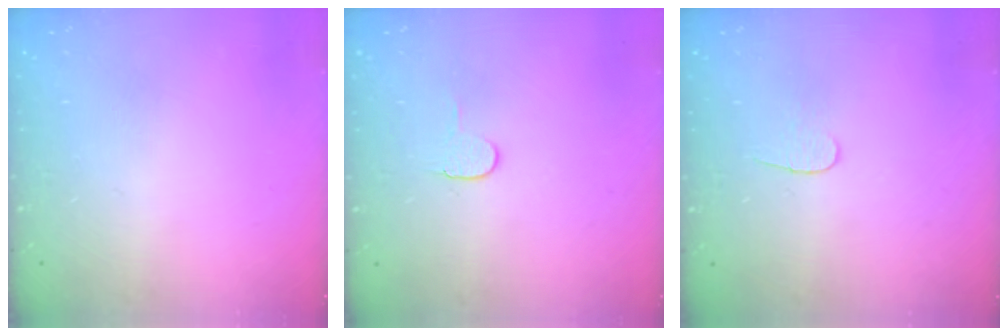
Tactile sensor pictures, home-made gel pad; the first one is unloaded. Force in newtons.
{"total": 4.1, "press": 4.1, "slide": 0.4}
{"total": 4.8, "press": 4.8, "slide": 0.5}